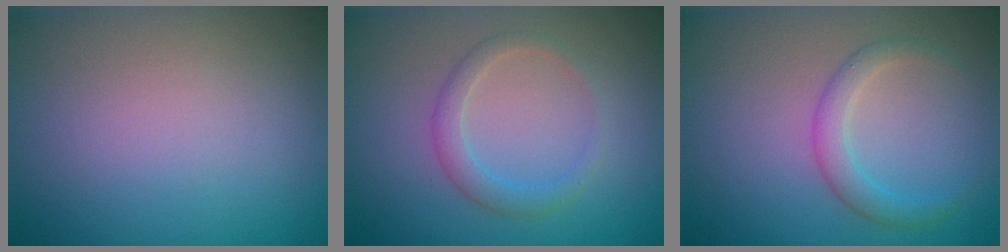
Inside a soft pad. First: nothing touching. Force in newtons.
{"total": 2.0, "press": 2.0, "slide": 0.1}
{"total": 2.2, "press": 2.2, "slide": 0.1}